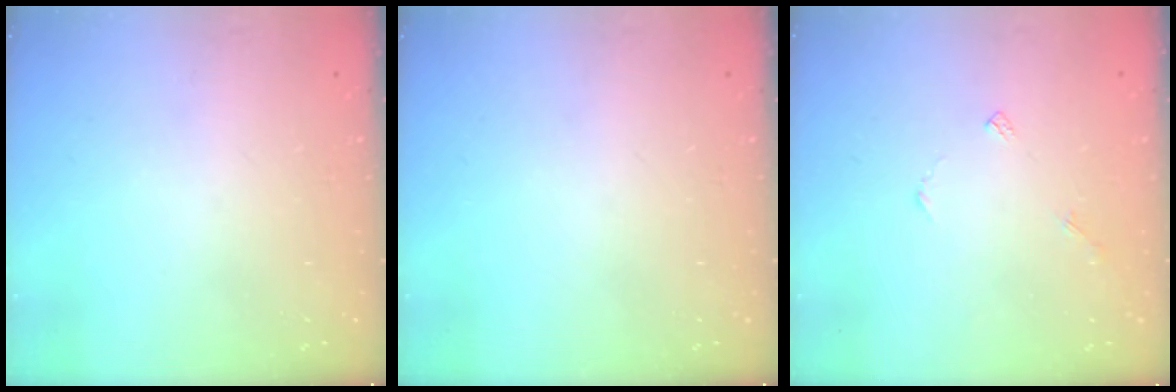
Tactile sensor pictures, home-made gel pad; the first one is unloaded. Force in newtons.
{"total": 0.0}
{"total": 3.3, "press": 3.3, "slide": 0.3}